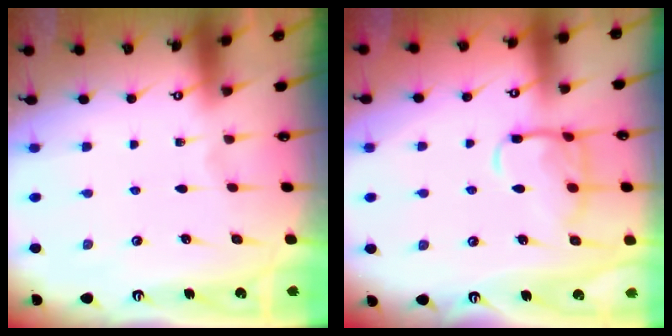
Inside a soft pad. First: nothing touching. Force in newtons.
{"total": 13.1, "press": 13.1, "slide": 1.1}